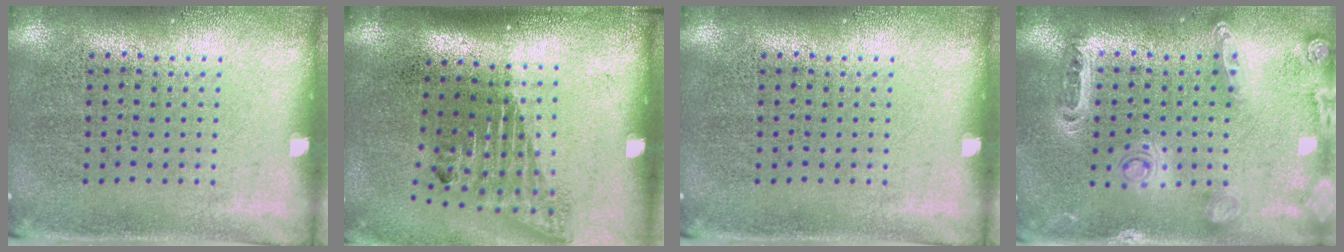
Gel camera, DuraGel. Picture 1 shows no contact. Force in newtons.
{"total": 1.6, "press": 1.1, "slide": 1.1}
{"total": 0.0}
{"total": 1.3, "press": 1.3, "slide": 0.2}